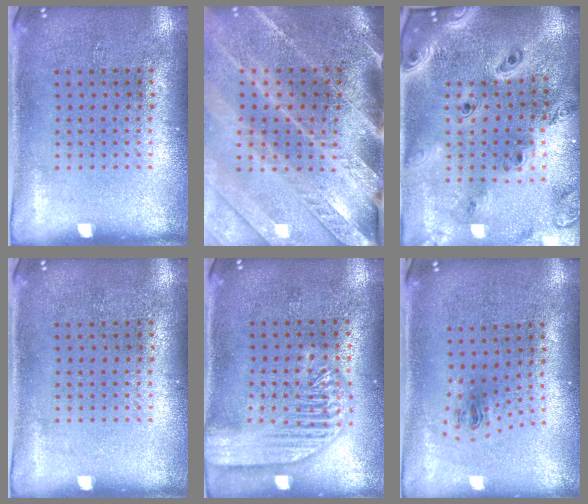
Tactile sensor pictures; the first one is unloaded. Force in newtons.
{"total": 3.9, "press": 3.3, "slide": 2.1}
{"total": 2.9, "press": 2.5, "slide": 1.6}
{"total": 0.0}
{"total": 2.4, "press": 2.4, "slide": 0.3}
{"total": 1.0, "press": 0.4, "slide": 0.9}